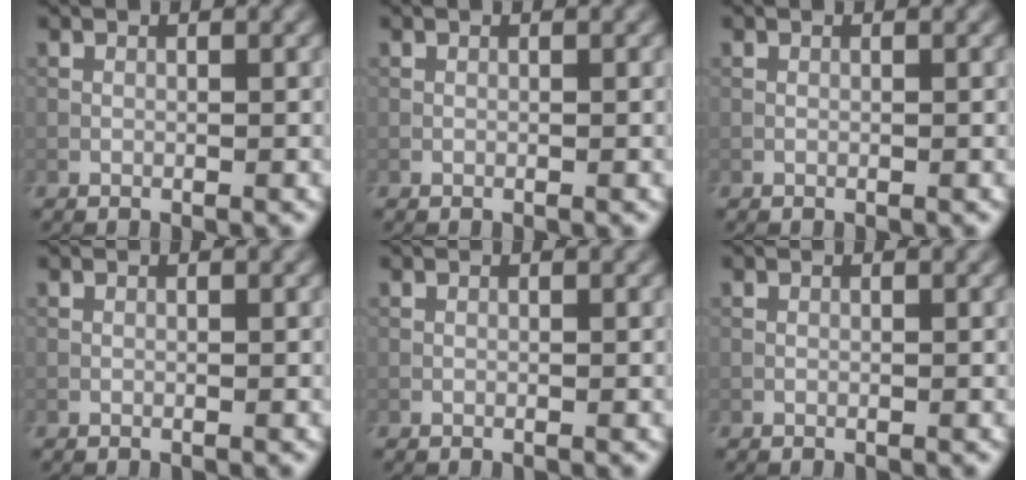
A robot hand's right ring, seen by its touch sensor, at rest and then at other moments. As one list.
[{"total": 0.0}, {"total": 0.0}, {"total": 0.0}, {"total": 0.0}, {"total": 0.0}]